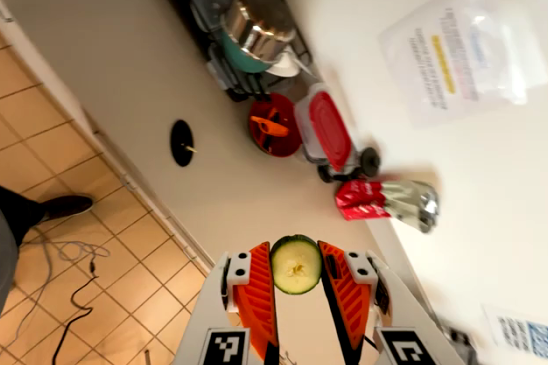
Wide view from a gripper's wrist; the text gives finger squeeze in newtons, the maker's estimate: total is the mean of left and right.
{"total": 6.5, "left": 6.1, "right": 7.0}